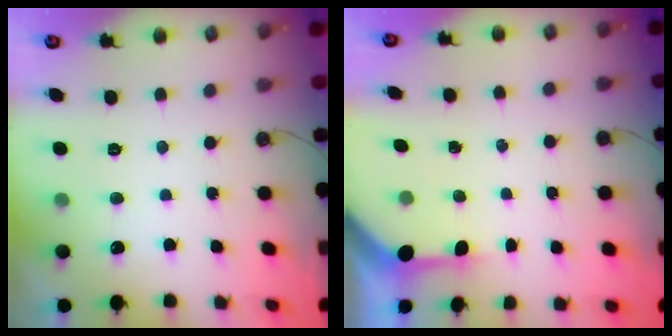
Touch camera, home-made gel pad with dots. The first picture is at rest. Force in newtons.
{"total": 3.1, "press": 3.1, "slide": 0.2}